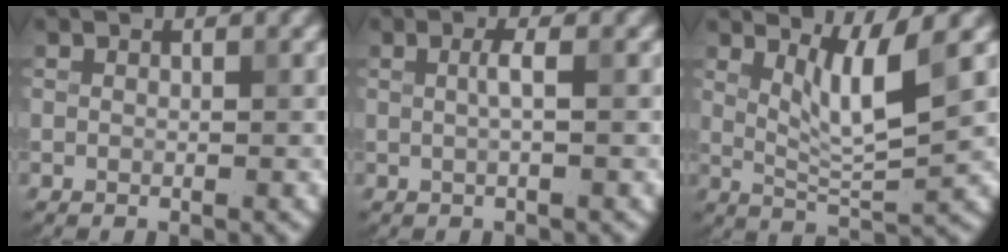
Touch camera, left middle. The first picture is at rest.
{"total": 0.9, "force": [0.0, -0.2, 0.9], "torque": [-0.022, 0.006, 0.004]}
{"total": 4.1, "force": [1.8, 0.4, 3.7], "torque": [-0.076, -0.009, 0.040]}